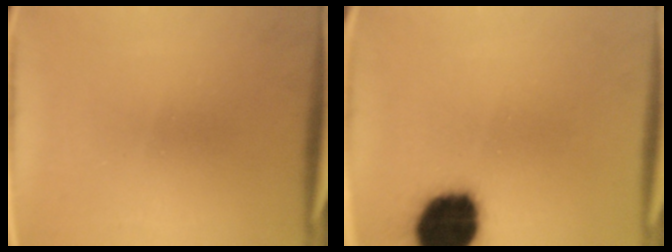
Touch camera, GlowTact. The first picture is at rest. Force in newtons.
{"total": 17.7}